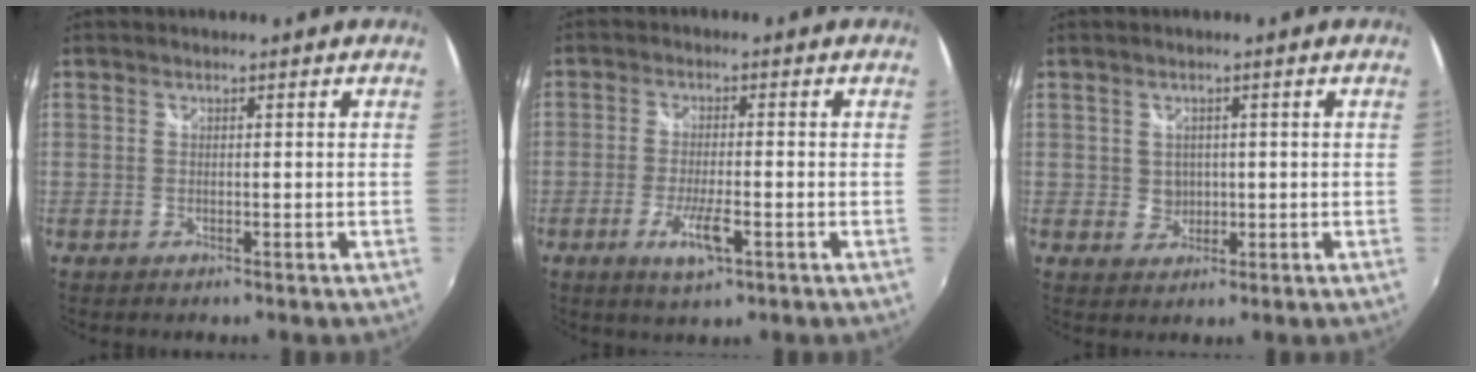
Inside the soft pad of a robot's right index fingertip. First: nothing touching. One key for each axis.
{"total": 6.2, "fx": -2.8, "fy": 1.3, "fz": 5.3, "tx": -0.111, "ty": -0.013, "tz": -0.050}
{"total": 2.5, "fx": 0.3, "fy": 2.4, "fz": 0.7, "tx": -0.009, "ty": 0.004, "tz": 0.007}